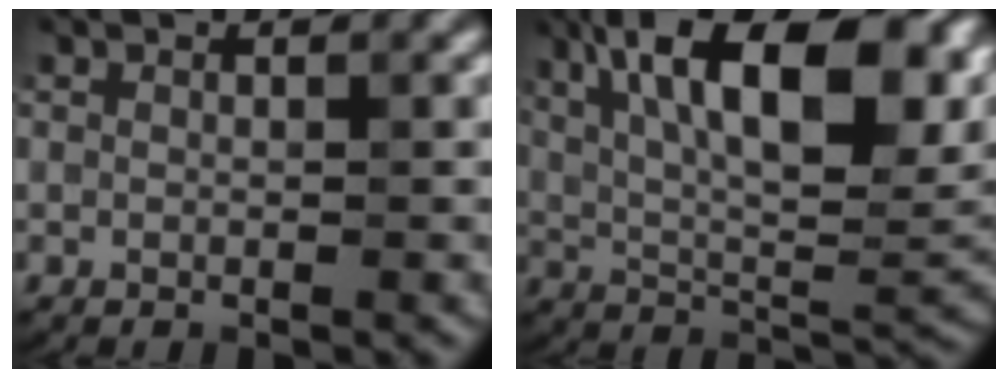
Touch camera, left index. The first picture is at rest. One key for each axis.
{"total": 17.1, "fx": 6.5, "fy": 6.7, "fz": 14.3, "tx": -0.227, "ty": 0.029, "tz": 0.101}